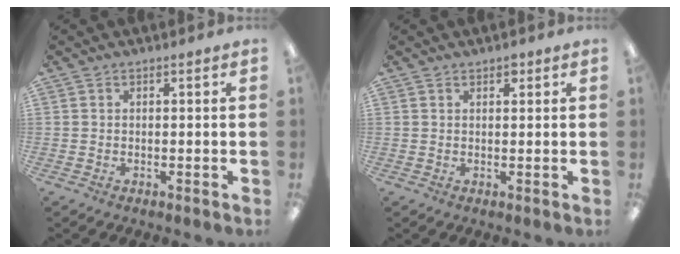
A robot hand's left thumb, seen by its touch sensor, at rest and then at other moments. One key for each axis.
{"total": 1.5, "fx": 1.2, "fy": 0.8, "fz": 0.6, "tx": -0.003, "ty": -0.001, "tz": 0.019}